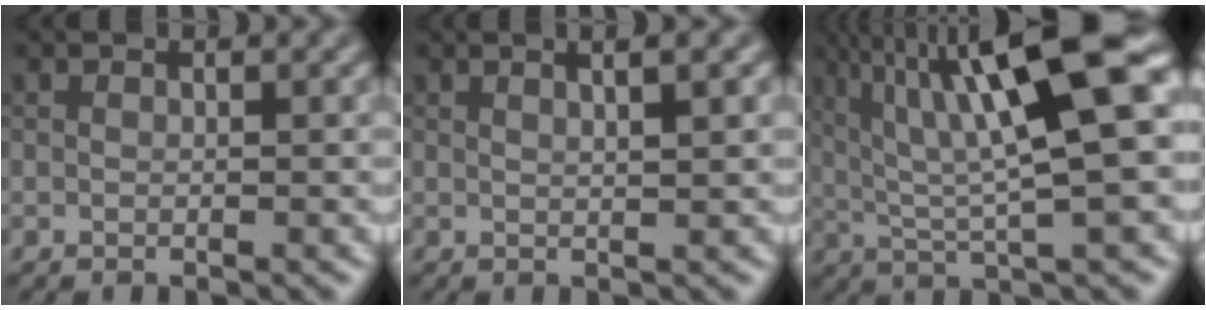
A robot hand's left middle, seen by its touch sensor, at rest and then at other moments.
{"total": 2.9, "force": [1.0, 1.0, 2.5], "torque": [-0.011, 0.013, -0.006]}
{"total": 12.3, "force": [3.3, 2.4, 11.6], "torque": [-0.187, 0.026, 0.063]}